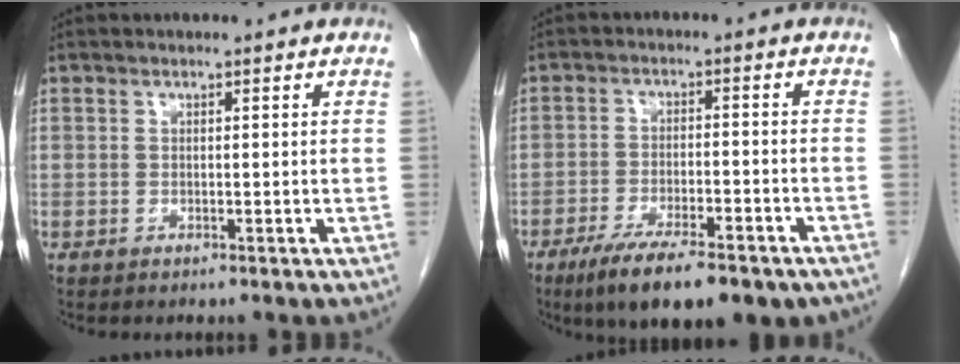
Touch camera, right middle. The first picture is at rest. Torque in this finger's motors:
{"motor_torque": [0.85, -0.76, 0.20, 0.06]}